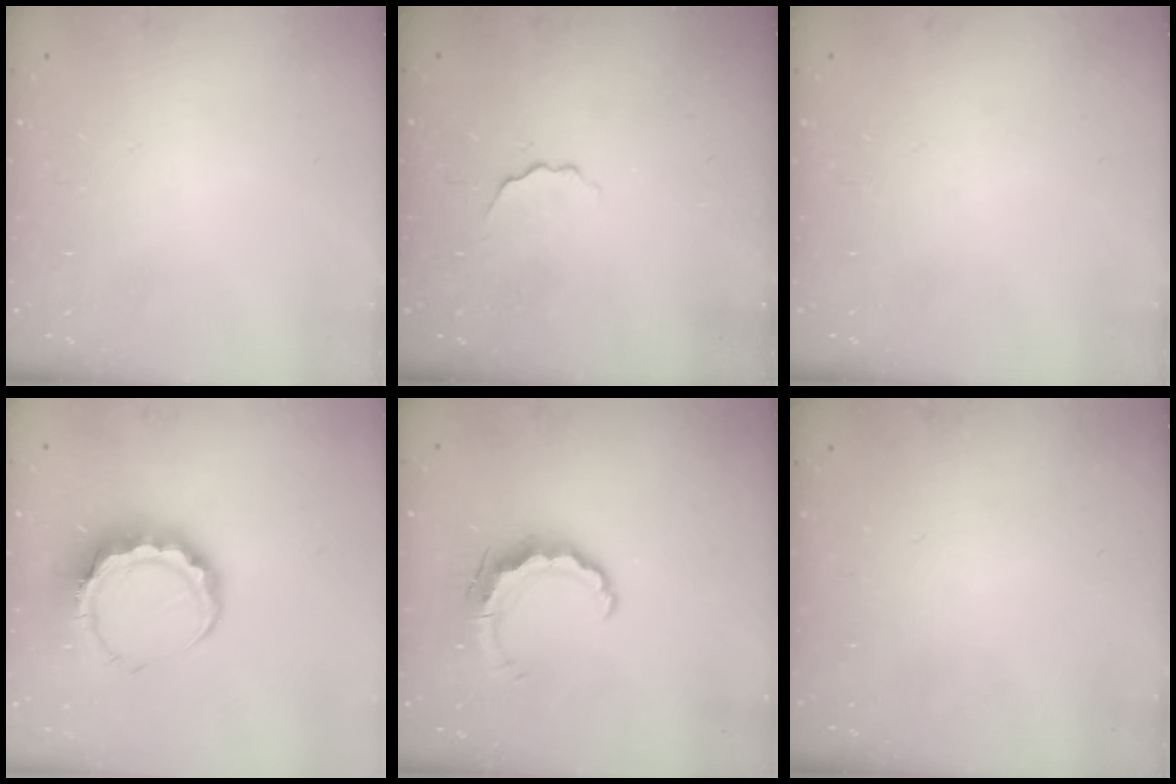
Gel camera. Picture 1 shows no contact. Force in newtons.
{"total": 3.0, "press": 2.9, "slide": 0.7}
{"total": 0.0}
{"total": 10.2, "press": 10.0, "slide": 1.9}
{"total": 7.4, "press": 7.4, "slide": 0.2}
{"total": 0.0}